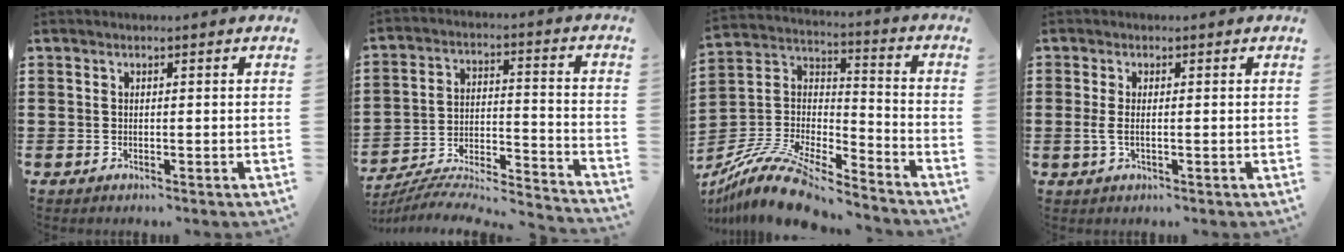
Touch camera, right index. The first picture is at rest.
{"total": 6.5, "force": [-6.0, 1.1, 2.3], "torque": [-0.044, -0.005, -0.122]}
{"total": 12.6, "force": [-10.8, 3.2, 5.6], "torque": [-0.120, 0.031, -0.214]}
{"total": 2.2, "force": [-0.3, 0.6, 2.1], "torque": [-0.054, -0.005, -0.011]}